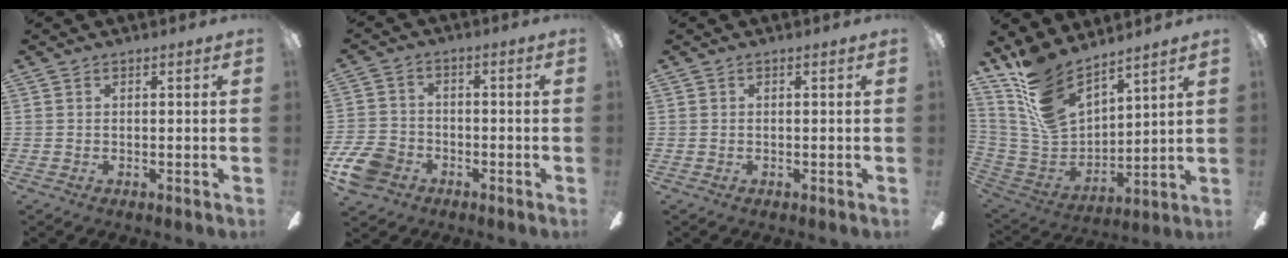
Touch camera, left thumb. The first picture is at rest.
{"total": 8.7, "force": [-4.6, 6.2, 3.9], "torque": [-0.093, 0.033, -0.086]}
{"total": 0.0}
{"total": 15.4, "force": [11.6, 6.7, 7.6], "torque": [-0.194, -0.075, 0.220]}